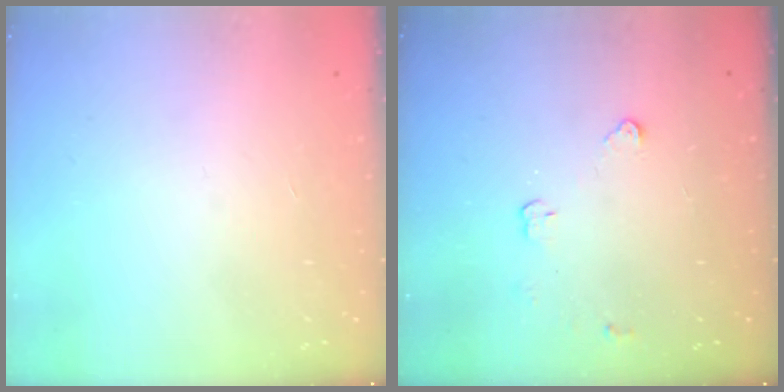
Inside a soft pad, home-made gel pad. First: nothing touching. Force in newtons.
{"total": 2.9, "press": 2.9, "slide": 0.4}